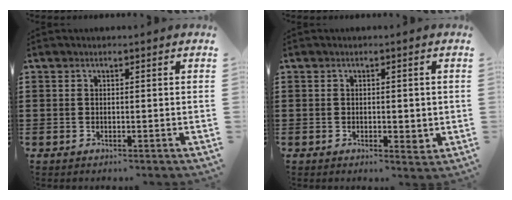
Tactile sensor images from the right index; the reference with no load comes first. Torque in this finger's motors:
{"motor_torque": [-0.24, 0.24, 0.02, 0.00]}